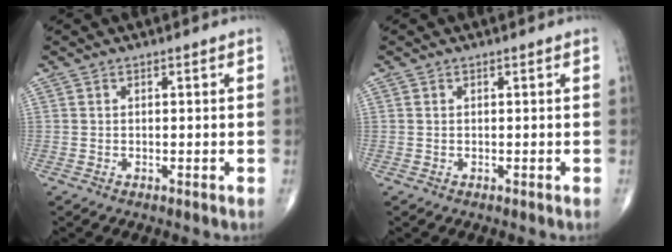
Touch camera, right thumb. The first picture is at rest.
{"total": 0.0}